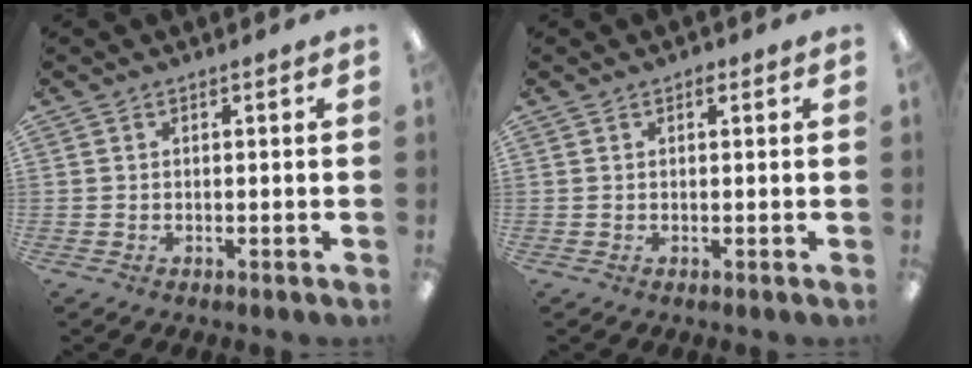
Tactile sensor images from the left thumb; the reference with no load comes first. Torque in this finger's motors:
{"motor_torque": [0.14, -0.01, -0.02, -0.01, 0.00]}